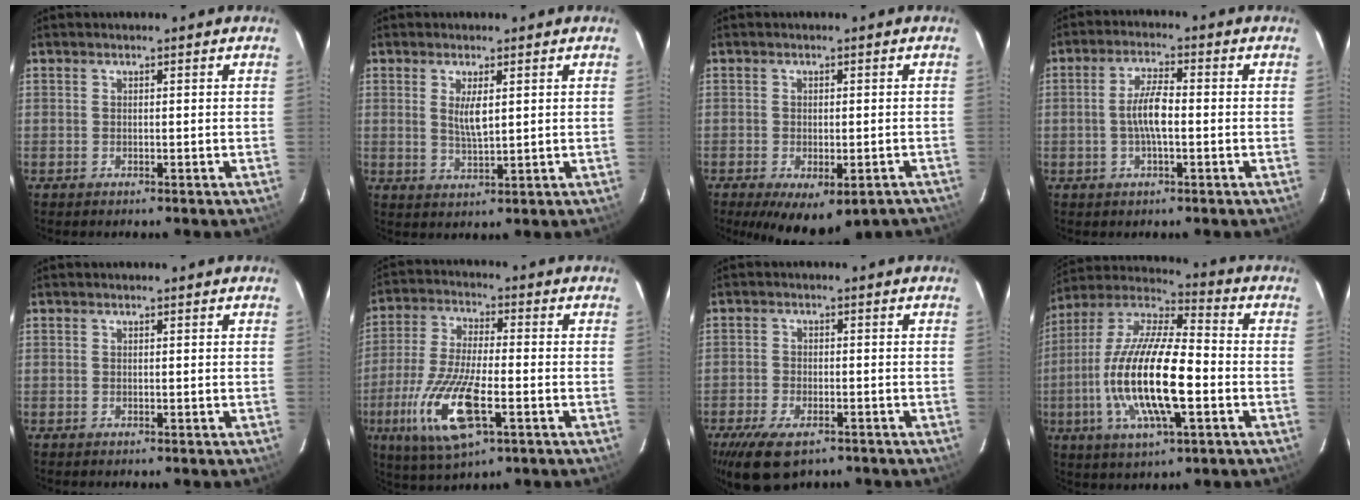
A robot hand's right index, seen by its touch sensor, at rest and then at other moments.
{"total": 4.2, "force": [1.2, 1.2, 3.9], "torque": [-0.073, -0.005, 0.025]}
{"total": 11.7, "force": [-7.7, 5.2, 7.1], "torque": [-0.129, -0.028, -0.094]}
{"total": 5.6, "force": [-0.8, 1.4, 5.4], "torque": [-0.106, 0.007, -0.016]}
{"total": 0.0}
{"total": 15.2, "force": [-5.4, 4.8, 13.3], "torque": [-0.284, -0.022, -0.102]}
{"total": 9.8, "force": [-6.5, 4.5, 5.8], "torque": [-0.133, -0.022, -0.111]}
{"total": 19.4, "force": [-4.1, 5.5, 18.2], "torque": [-0.360, -0.010, -0.084]}